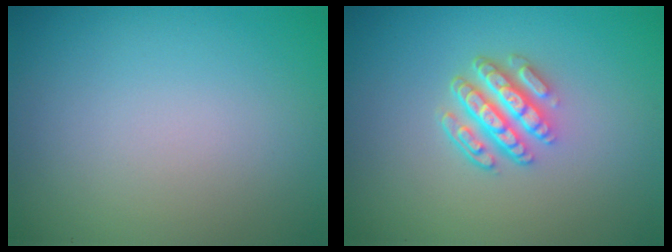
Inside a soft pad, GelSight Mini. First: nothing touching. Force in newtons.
{"total": 4.6, "press": 3.3, "slide": 3.2}